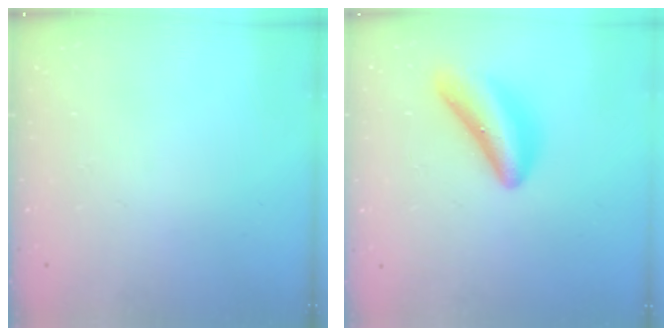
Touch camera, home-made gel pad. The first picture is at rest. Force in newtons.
{"total": 13.3, "press": 13.3, "slide": 0.1}